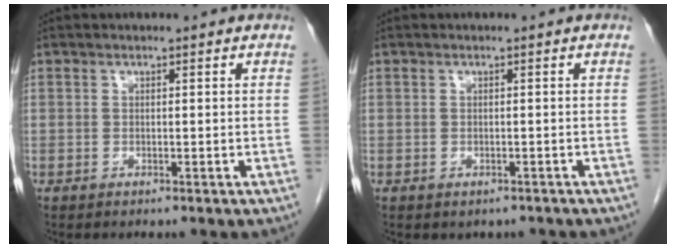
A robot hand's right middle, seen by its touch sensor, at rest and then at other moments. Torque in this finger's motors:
{"motor_torque": [0.02, -0.01, 0.00, 0.02]}